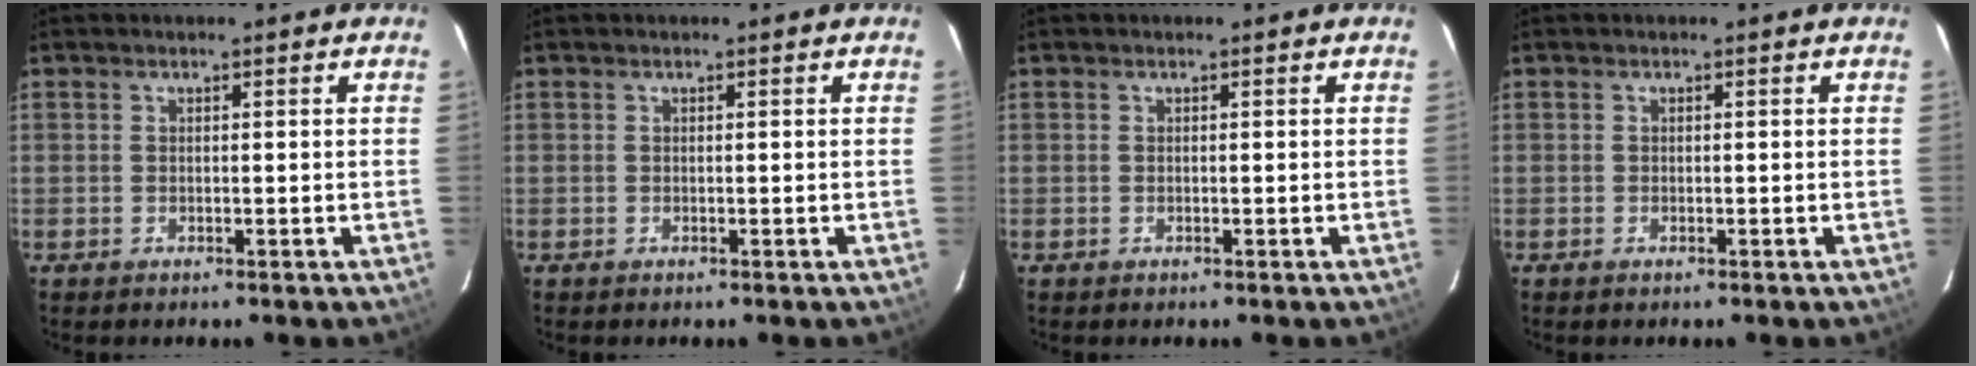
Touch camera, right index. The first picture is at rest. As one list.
[{"total": 0.0}, {"total": 0.0}, {"total": 0.0}]